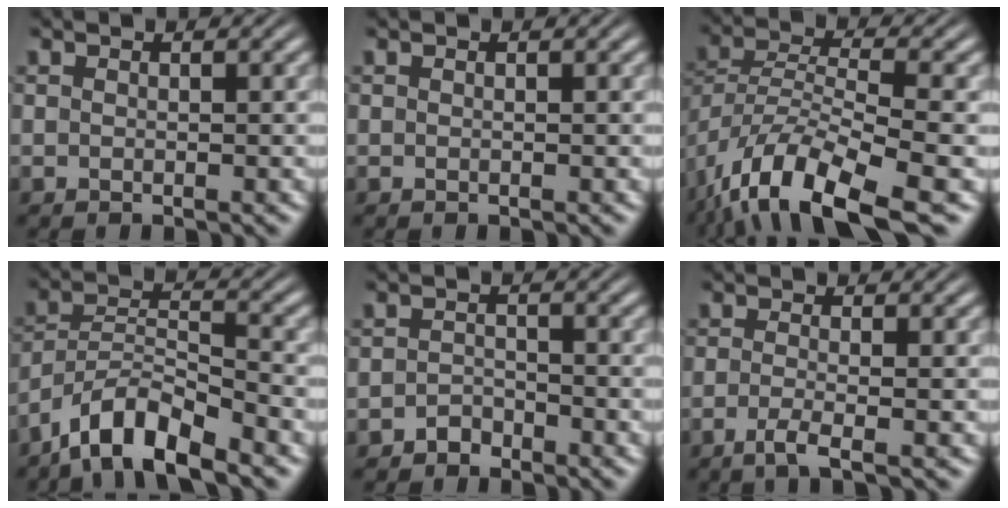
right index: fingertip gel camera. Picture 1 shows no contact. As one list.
[{"total": 0.0}, {"total": 9.4, "force": [-5.5, 4.2, 6.4], "torque": [-0.141, -0.042, -0.061]}, {"total": 6.8, "force": [-4.3, 3.5, 3.9], "torque": [-0.079, -0.025, -0.063]}, {"total": 2.1, "force": [-2.0, 0.5, -0.2], "torque": [0.006, -0.010, -0.031]}, {"total": 2.3, "force": [-1.5, -0.1, 1.7], "torque": [-0.045, -0.017, -0.021]}]